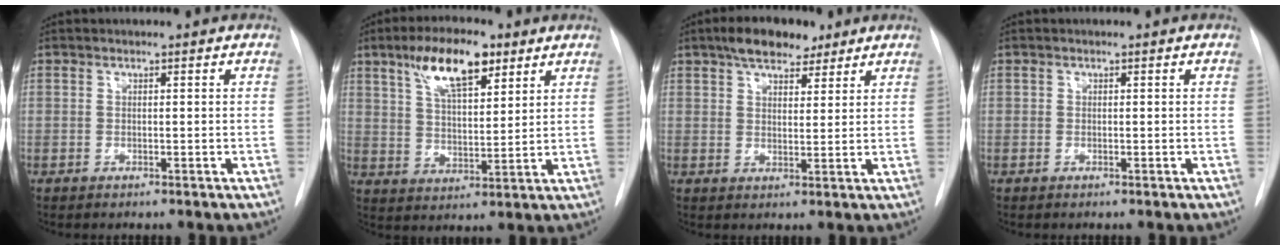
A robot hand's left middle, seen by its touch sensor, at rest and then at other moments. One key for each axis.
{"total": 10.7, "fx": 6.3, "fy": 3.4, "fz": 8.0, "tx": -0.146, "ty": 0.012, "tz": 0.113}
{"total": 7.7, "fx": 5.5, "fy": 3.3, "fz": 4.2, "tx": -0.068, "ty": 0.014, "tz": 0.090}
{"total": 0.0}